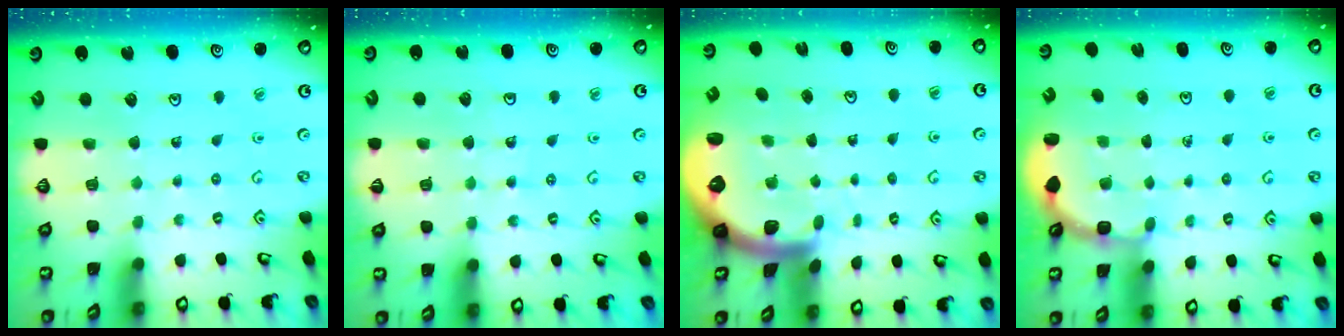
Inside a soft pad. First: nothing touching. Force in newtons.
{"total": 5.0, "press": 4.7, "slide": 1.6}
{"total": 2.8, "press": 2.7, "slide": 0.6}
{"total": 3.1, "press": 2.5, "slide": 1.9}